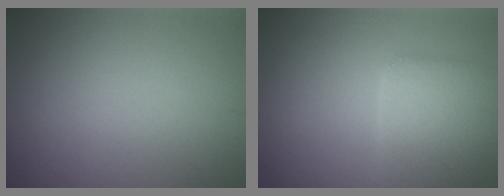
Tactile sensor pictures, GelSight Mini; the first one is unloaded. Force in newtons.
{"total": 4.4, "press": 4.4, "slide": 0.3}